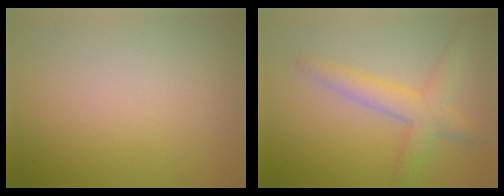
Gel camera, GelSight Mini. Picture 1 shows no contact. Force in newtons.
{"total": 3.6, "press": 3.6, "slide": 0.1}